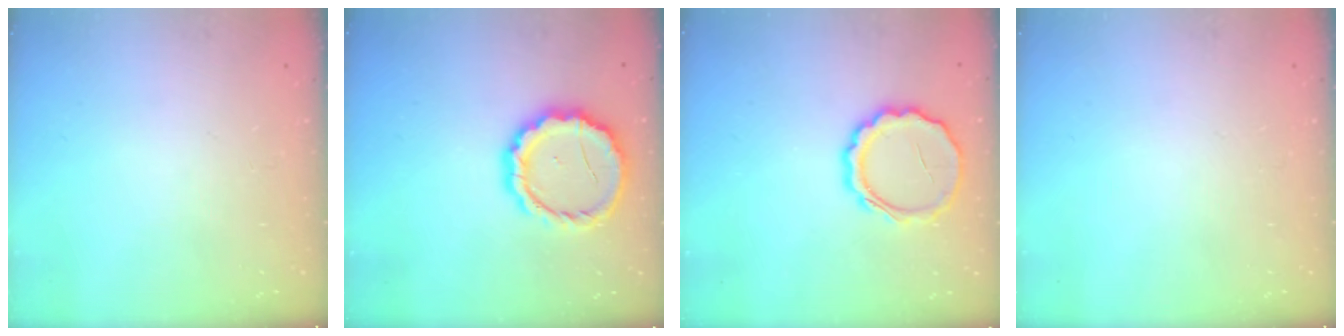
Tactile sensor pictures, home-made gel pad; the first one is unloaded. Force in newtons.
{"total": 12.1, "press": 12.0, "slide": 1.5}
{"total": 8.5, "press": 8.4, "slide": 0.5}
{"total": 0.0}